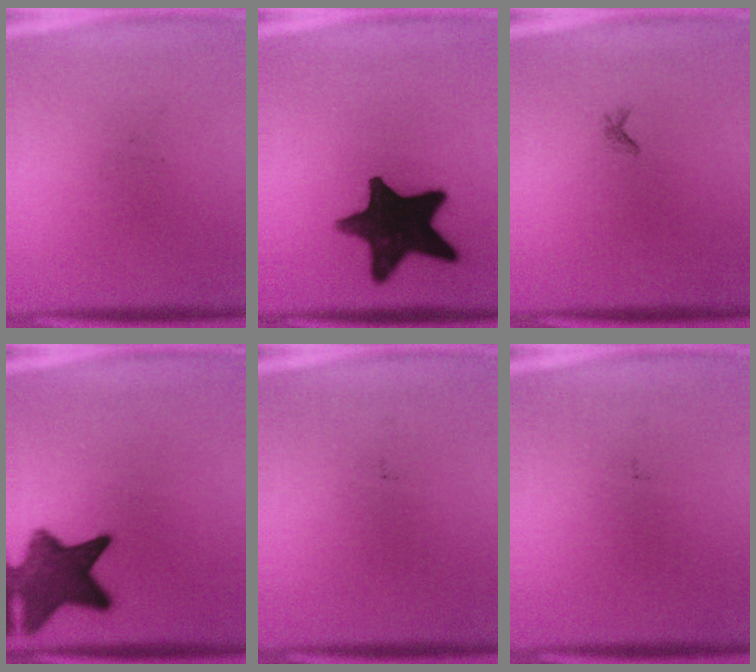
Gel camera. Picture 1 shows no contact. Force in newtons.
{"total": 16.2}
{"total": 0.6}
{"total": 11.8}
{"total": 0.0}
{"total": 0.0}